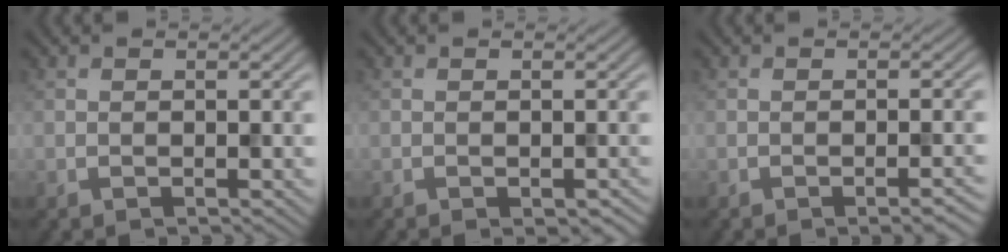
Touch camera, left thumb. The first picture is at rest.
{"total": 1.5, "force": [-1.0, 0.3, 1.1], "torque": [-0.014, 0.000, -0.010]}
{"total": 2.5, "force": [-1.1, 0.6, 2.1], "torque": [-0.023, 0.005, -0.021]}